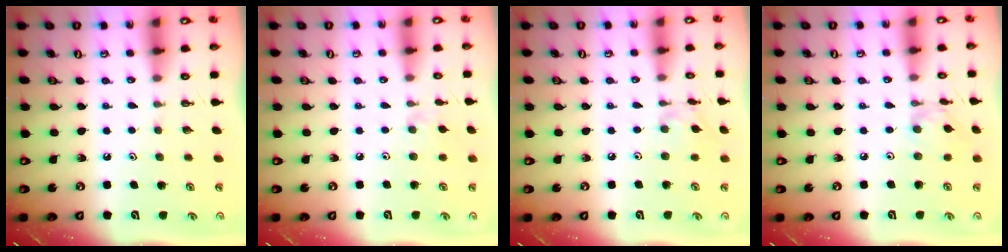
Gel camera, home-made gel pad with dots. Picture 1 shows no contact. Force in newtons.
{"total": 1.5, "press": 1.4, "slide": 0.4}
{"total": 6.5, "press": 6.5, "slide": 0.4}
{"total": 2.0, "press": 2.0, "slide": 0.3}